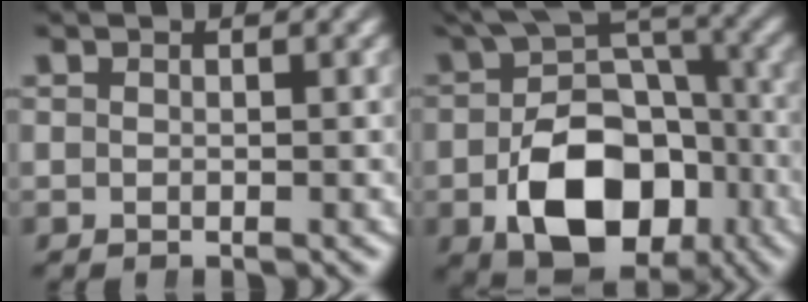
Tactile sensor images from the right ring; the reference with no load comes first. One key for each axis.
{"total": 12.0, "fx": -3.0, "fy": 7.6, "fz": 8.9, "tx": -0.144, "ty": -0.020, "tz": -0.038}